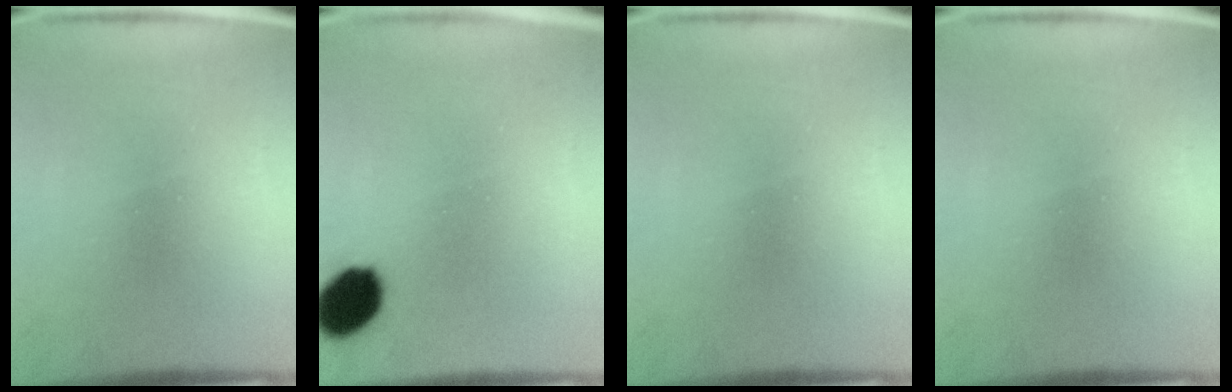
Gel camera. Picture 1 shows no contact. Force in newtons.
{"total": 9.1}
{"total": 0.0}
{"total": 0.0}